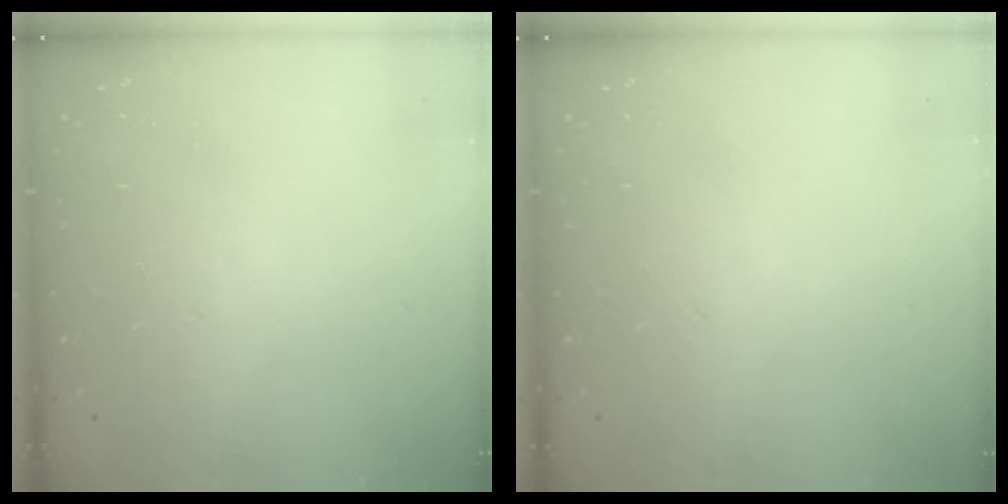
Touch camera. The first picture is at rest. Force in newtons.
{"total": 0.0}